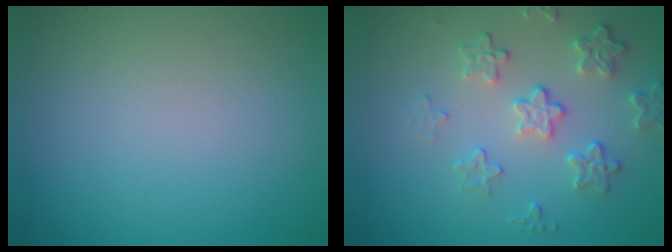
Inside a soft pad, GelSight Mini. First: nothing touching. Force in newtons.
{"total": 3.1, "press": 3.0, "slide": 1.0}